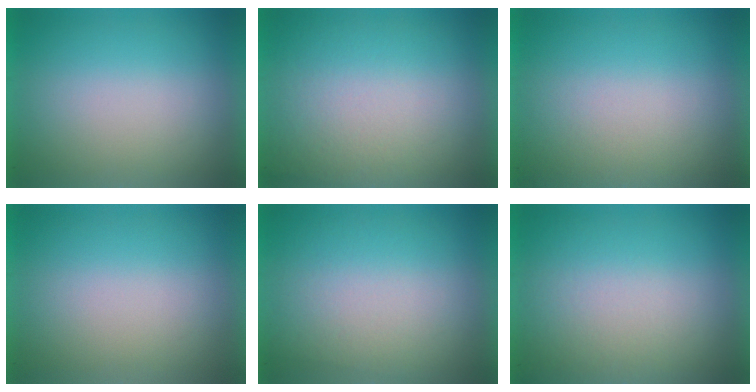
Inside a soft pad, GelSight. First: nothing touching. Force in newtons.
{"total": 3.6}
{"total": 2.0}
{"total": 0.0}
{"total": 2.6}
{"total": 2.3}